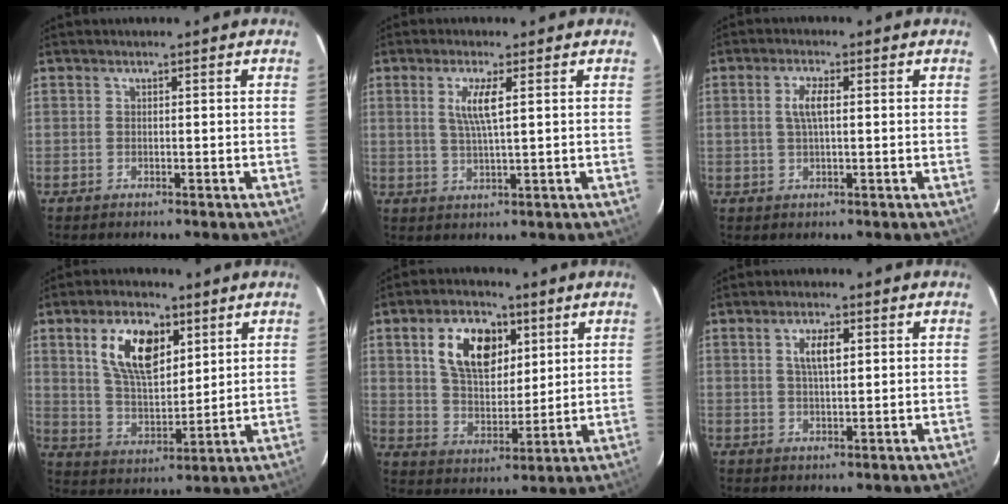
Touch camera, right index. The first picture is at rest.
{"total": 4.9, "force": [1.6, 0.3, 4.6], "torque": [-0.093, -0.005, 0.031]}
{"total": 3.7, "force": [0.6, 1.1, 3.5], "torque": [-0.069, 0.005, 0.014]}
{"total": 13.0, "force": [5.7, 6.6, 9.7], "torque": [-0.168, 0.009, 0.112]}
{"total": 13.0, "force": [5.1, 7.8, 9.1], "torque": [-0.158, 0.016, 0.096]}
{"total": 4.3, "force": [1.3, 1.5, 3.8], "torque": [-0.071, 0.006, 0.025]}